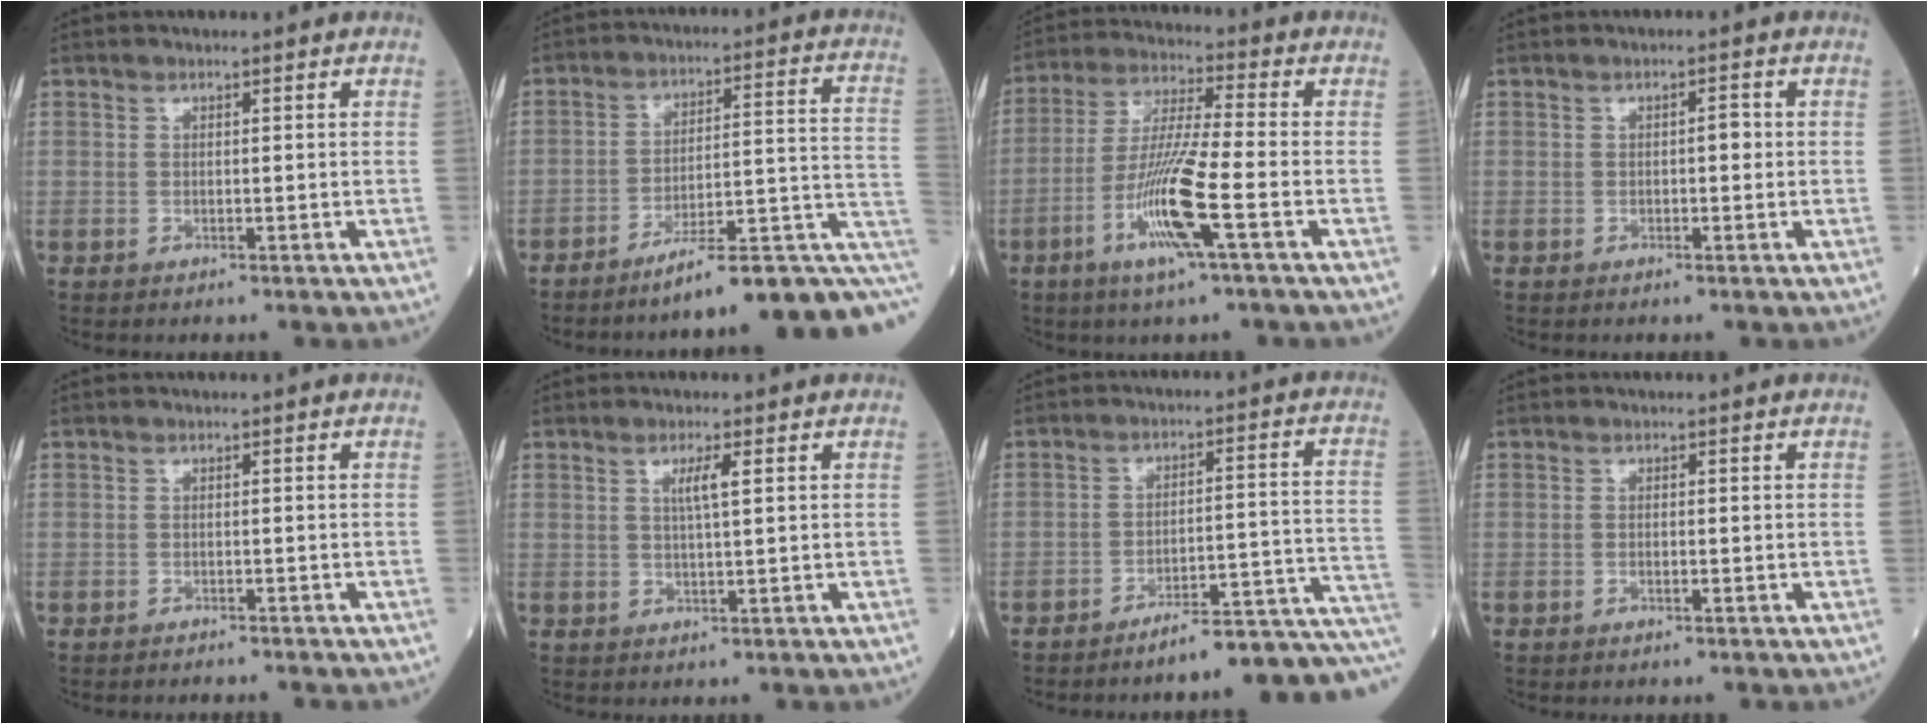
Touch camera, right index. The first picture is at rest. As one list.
[{"total": 15.5, "force": [-8.6, 2.3, 12.8], "torque": [-0.127, 0.042, -0.116]}, {"total": 11.6, "force": [-4.4, -0.2, 10.7], "torque": [-0.214, -0.011, -0.089]}, {"total": 1.4, "force": [-0.1, 0.5, 1.3], "torque": [-0.015, 0.004, -0.003]}, {"total": 2.6, "force": [-2.5, 0.3, 0.6], "torque": [-0.012, -0.004, -0.032]}, {"total": 2.6, "force": [0.9, -0.1, 2.4], "torque": [-0.047, -0.001, 0.015]}, {"total": 12.7, "force": [-10.7, 0.0, 6.9], "torque": [-0.051, 0.045, -0.147]}, {"total": 0.6, "force": [-0.3, 0.2, 0.5], "torque": [-0.011, 0.000, -0.003]}]